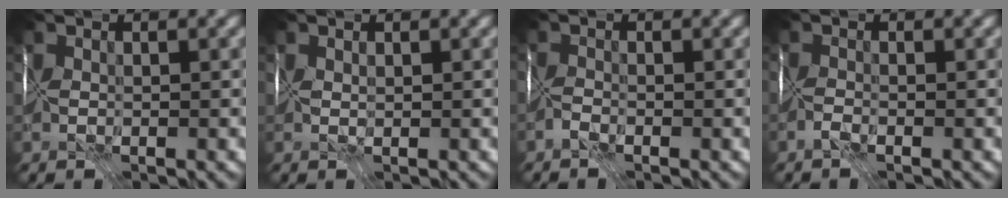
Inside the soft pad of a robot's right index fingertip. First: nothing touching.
{"total": 0.8, "force": [0.7, -0.4, -0.3], "torque": [0.007, 0.002, 0.017]}
{"total": 2.3, "force": [-1.4, -1.4, -1.2], "torque": [0.030, 0.000, -0.029]}
{"total": 1.9, "force": [-1.3, -1.2, -0.8], "torque": [0.022, -0.003, -0.027]}